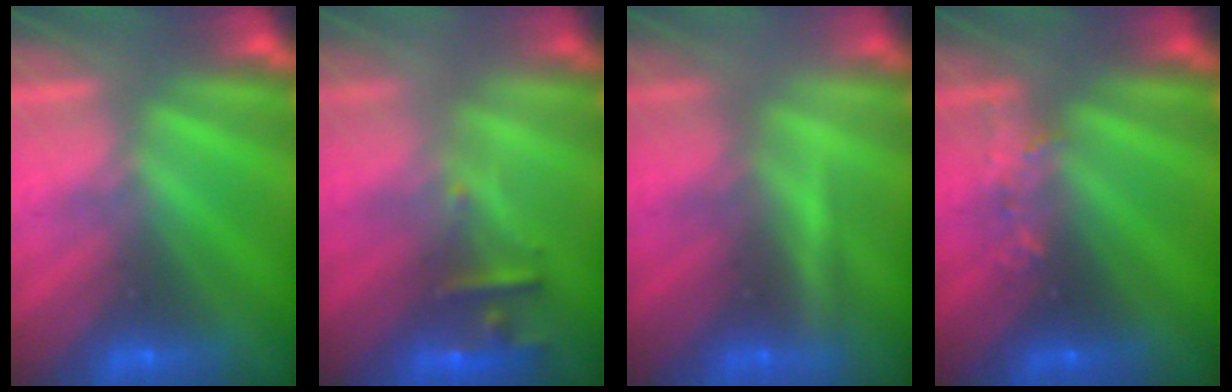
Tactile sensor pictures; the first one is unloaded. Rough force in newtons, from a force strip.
{"total": 2.4}
{"total": 2.0}
{"total": 2.6}